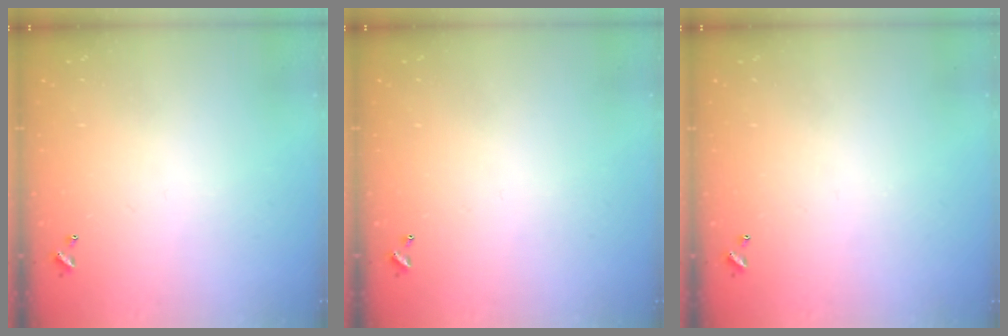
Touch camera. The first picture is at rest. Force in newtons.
{"total": 0.0}
{"total": 0.0}